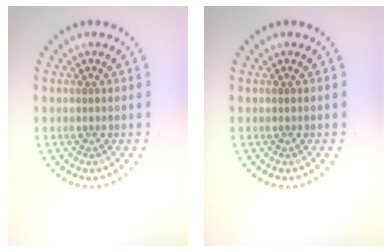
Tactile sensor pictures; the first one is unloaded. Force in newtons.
{"total": 0.0}